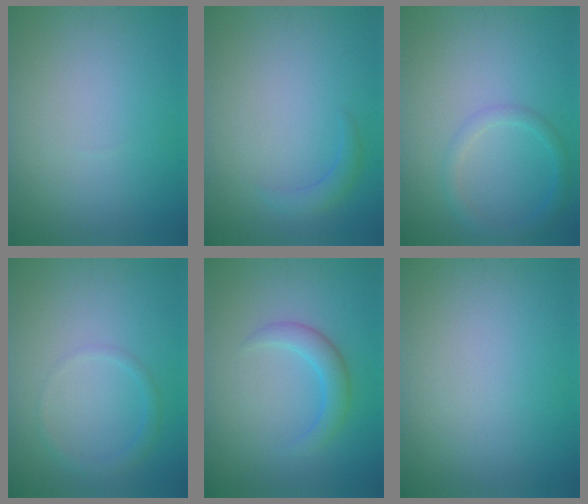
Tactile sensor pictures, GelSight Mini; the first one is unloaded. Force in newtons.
{"total": 1.4, "press": 1.4, "slide": 0.0}
{"total": 1.9, "press": 1.9, "slide": 0.2}
{"total": 1.3, "press": 1.3, "slide": 0.0}
{"total": 2.6, "press": 2.6, "slide": 0.0}
{"total": 0.0}